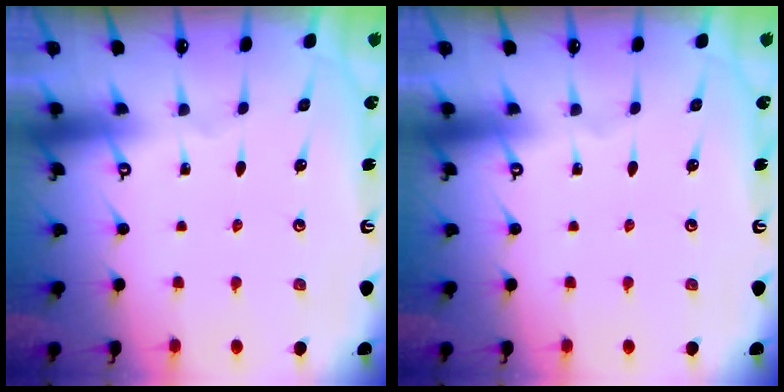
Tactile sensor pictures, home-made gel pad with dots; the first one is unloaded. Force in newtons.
{"total": 0.0}